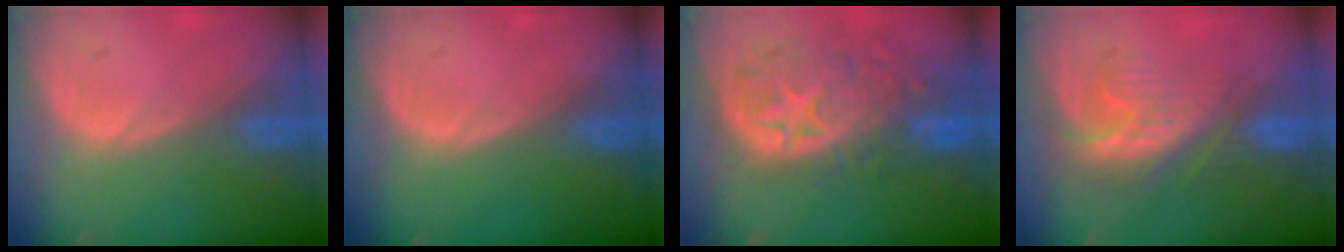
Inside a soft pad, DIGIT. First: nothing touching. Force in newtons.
{"total": 0.0}
{"total": 11.2, "press": 9.8, "slide": 5.3}
{"total": 8.7, "press": 7.5, "slide": 4.5}